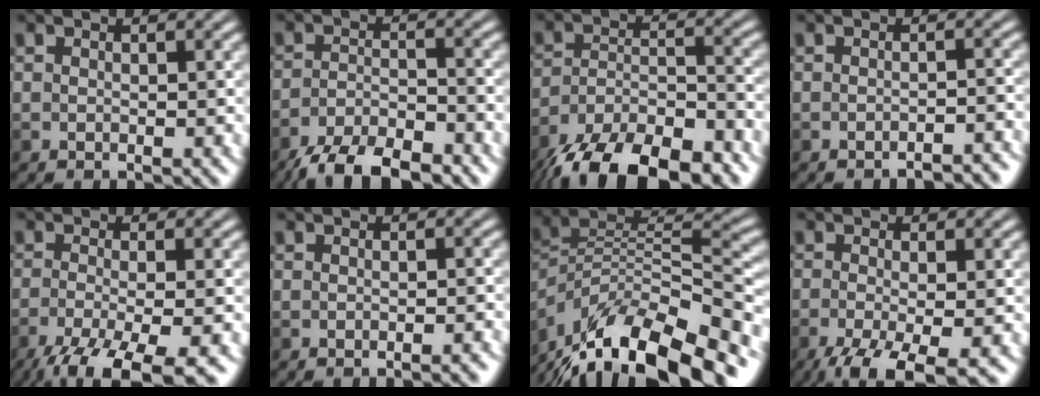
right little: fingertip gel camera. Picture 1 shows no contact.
{"total": 5.9, "force": [-5.3, 0.9, 2.4], "torque": [-0.051, -0.003, -0.102]}
{"total": 10.8, "force": [-9.2, 2.8, 5.0], "torque": [-0.097, -0.006, -0.168]}
{"total": 1.7, "force": [-1.6, -0.1, 0.3], "torque": [0.007, 0.008, -0.032]}
{"total": 9.8, "force": [-5.6, 3.0, 7.5], "torque": [-0.143, -0.030, -0.088]}
{"total": 0.8, "force": [-0.7, -0.3, 0.1], "torque": [-0.001, 0.000, -0.015]}
{"total": 14.4, "force": [-11.6, 4.0, 7.7], "torque": [-0.157, 0.020, -0.199]}
{"total": 7.6, "force": [-4.0, 2.4, 6.0], "torque": [-0.118, -0.017, -0.062]}